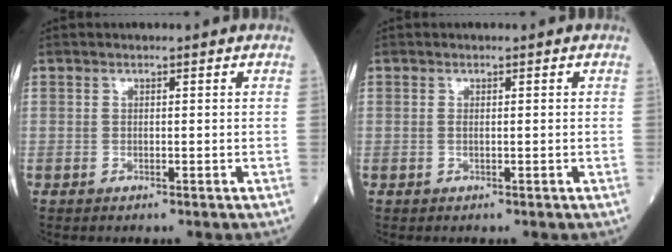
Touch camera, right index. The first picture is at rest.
{"total": 0.7, "force": [0.0, 0.2, 0.7], "torque": [-0.015, 0.000, 0.002]}